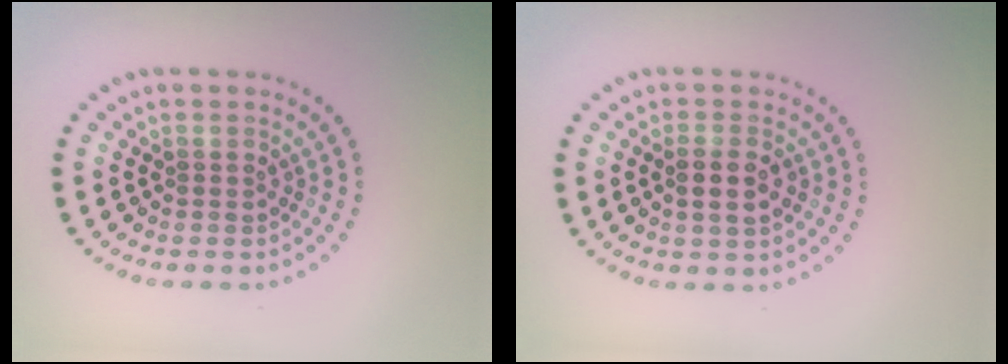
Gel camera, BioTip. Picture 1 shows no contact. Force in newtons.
{"total": 2.3, "press": 2.2, "slide": 0.6}